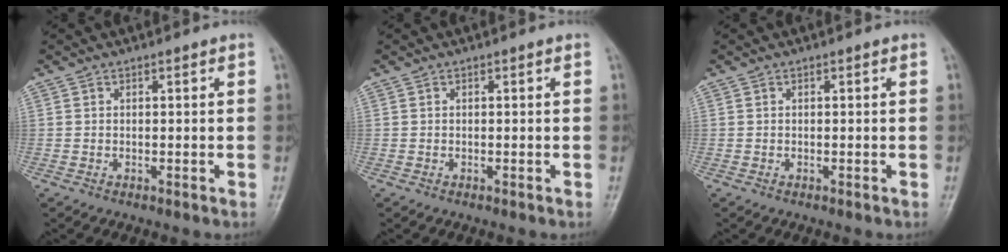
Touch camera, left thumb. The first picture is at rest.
{"total": 0.0}
{"total": 0.0}